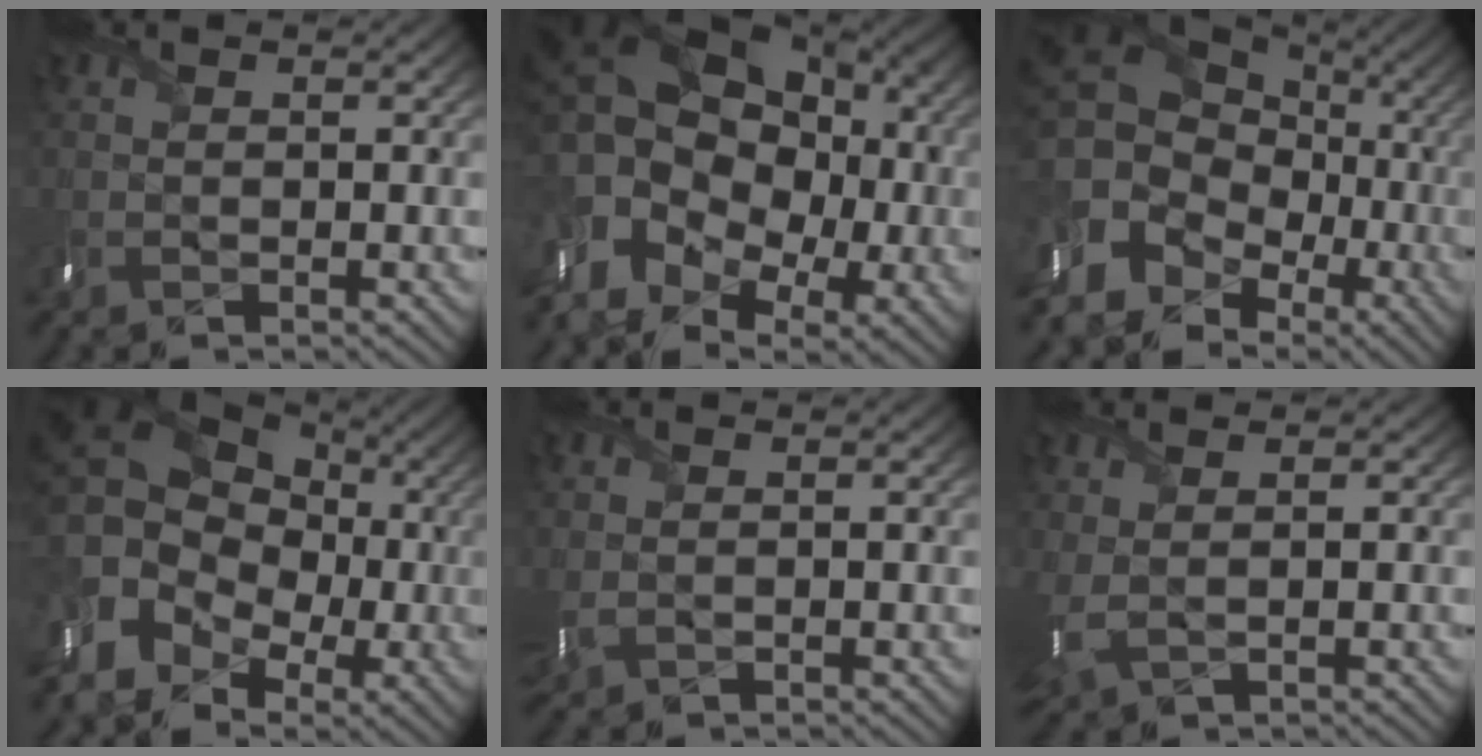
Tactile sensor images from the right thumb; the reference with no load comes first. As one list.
[{"total": 18.4, "force": [0.7, 13.7, 12.3], "torque": [-0.228, -0.003, 0.014]}, {"total": 16.7, "force": [-3.2, 13.7, 8.9], "torque": [-0.193, -0.013, -0.049]}, {"total": 14.7, "force": [-0.4, 11.9, 8.6], "torque": [-0.179, -0.012, 0.000]}, {"total": 1.4, "force": [0.2, 0.9, 1.1], "torque": [-0.031, -0.005, 0.006]}, {"total": 2.8, "force": [0.9, 1.3, 2.3], "torque": [-0.063, -0.002, 0.028]}]